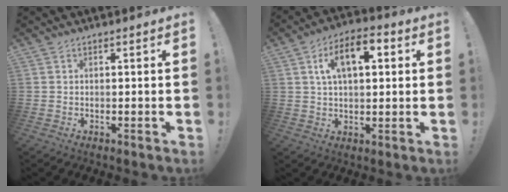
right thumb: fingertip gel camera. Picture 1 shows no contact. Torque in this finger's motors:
{"motor_torque": [0.33, 0.33, 0.05, 0.05, 0.29]}